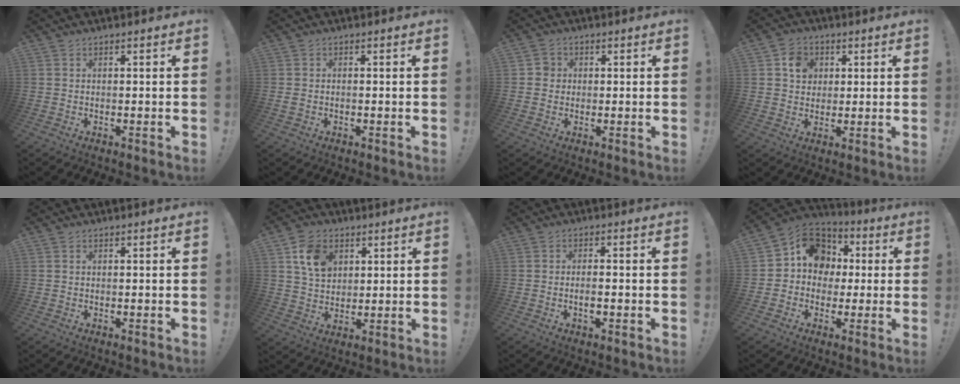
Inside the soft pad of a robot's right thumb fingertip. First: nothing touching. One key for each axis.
{"total": 1.0, "fx": -0.5, "fy": 0.6, "fz": 0.6, "tx": -0.019, "ty": 0.006, "tz": -0.007}
{"total": 3.4, "fx": 0.0, "fy": 3.2, "fz": 0.9, "tx": -0.012, "ty": 0.009, "tz": 0.000}
{"total": 7.0, "fx": 2.4, "fy": 6.0, "fz": 2.5, "tx": -0.026, "ty": -0.006, "tz": 0.044}
{"total": 0.0}
{"total": 10.7, "fx": 5.0, "fy": 7.9, "fz": 5.2, "tx": -0.082, "ty": -0.011, "tz": 0.099}
{"total": 2.6, "fx": -1.0, "fy": 0.9, "fz": 2.2, "tx": -0.038, "ty": 0.002, "tz": -0.018}
{"total": 13.5, "fx": 2.0, "fy": 11.6, "fz": 6.5, "tx": -0.089, "ty": 0.008, "tz": 0.047}